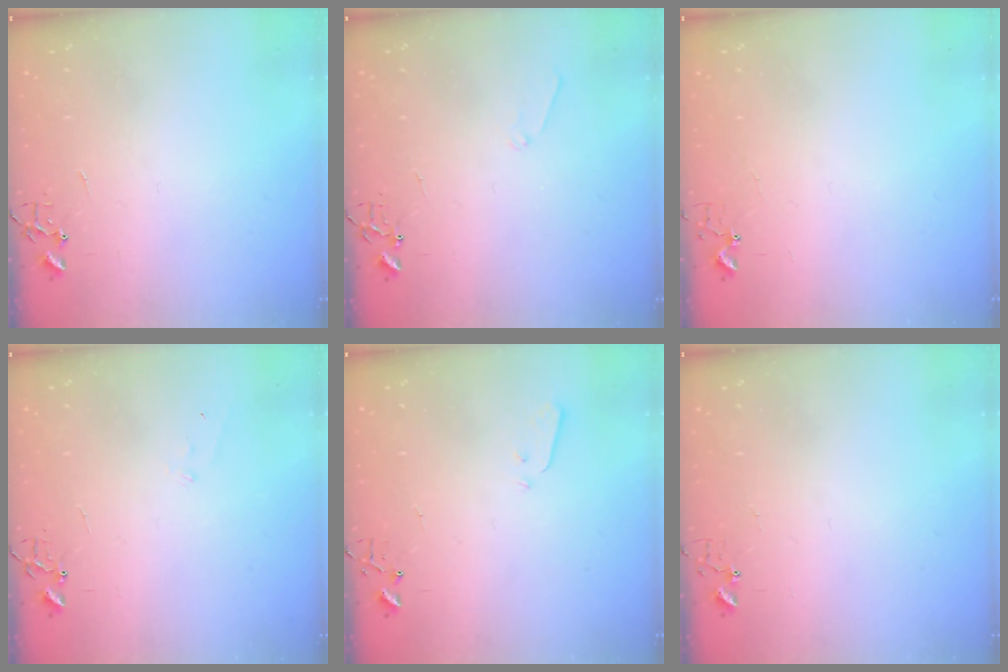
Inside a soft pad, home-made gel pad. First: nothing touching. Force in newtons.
{"total": 5.9, "press": 5.9, "slide": 0.4}
{"total": 2.7, "press": 2.7, "slide": 0.2}
{"total": 5.6, "press": 5.6, "slide": 0.7}
{"total": 2.2, "press": 2.1, "slide": 0.3}
{"total": 5.0, "press": 5.0, "slide": 0.3}